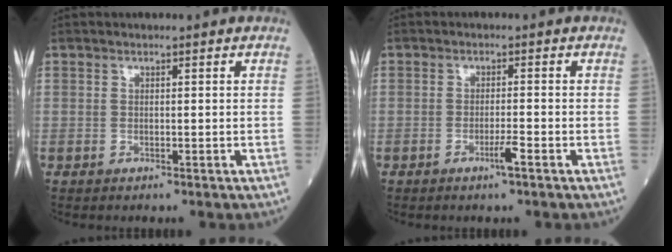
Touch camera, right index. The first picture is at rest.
{"total": 2.3, "force": [-1.3, -0.3, 1.8], "torque": [-0.035, -0.004, -0.025]}